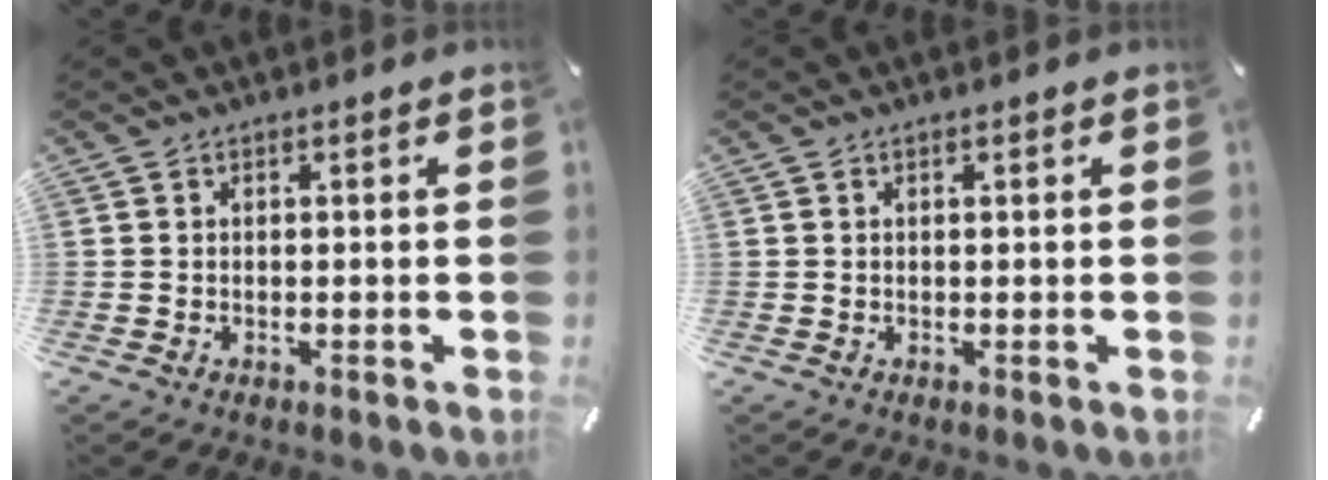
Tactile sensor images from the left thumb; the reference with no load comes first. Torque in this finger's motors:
{"motor_torque": [-0.29, -0.18, -0.01, 0.11, 0.03]}